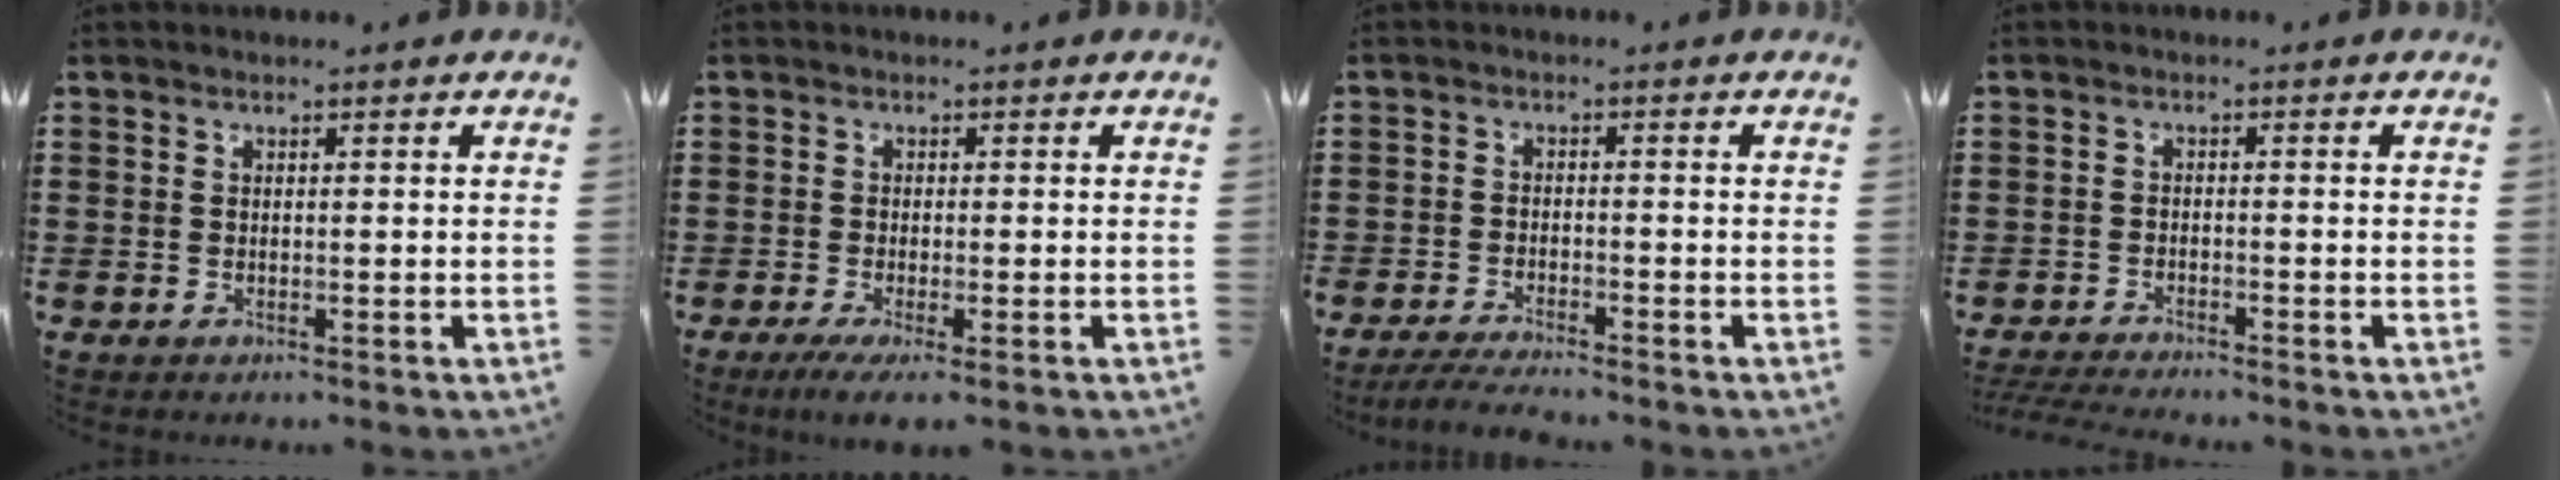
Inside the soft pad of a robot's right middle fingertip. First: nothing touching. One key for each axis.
{"total": 2.0, "fx": -1.2, "fy": -0.1, "fz": 1.6, "tx": -0.033, "ty": -0.010, "tz": -0.021}
{"total": 3.3, "fx": -3.1, "fy": 0.0, "fz": 1.0, "tx": -0.024, "ty": -0.004, "tz": -0.063}
{"total": 2.5, "fx": -2.4, "fy": 0.0, "fz": 0.7, "tx": -0.019, "ty": -0.003, "tz": -0.051}